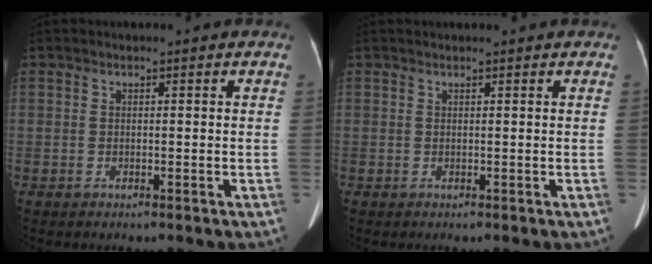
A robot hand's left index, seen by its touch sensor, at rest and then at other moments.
{"total": 1.6, "force": [1.5, 0.1, 0.4], "torque": [-0.007, 0.019, 0.021]}